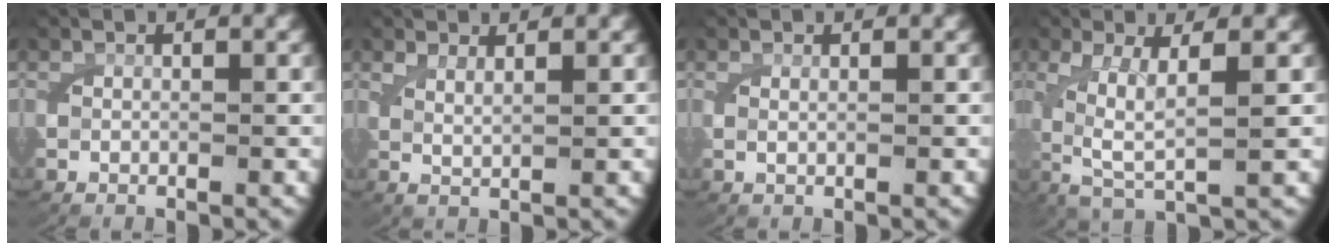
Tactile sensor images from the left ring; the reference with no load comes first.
{"total": 1.7, "force": [1.2, -0.1, 1.2], "torque": [-0.026, -0.009, 0.030]}
{"total": 0.8, "force": [0.5, 0.0, 0.6], "torque": [-0.016, -0.005, 0.012]}
{"total": 5.1, "force": [0.7, 2.3, 4.5], "torque": [-0.098, -0.017, 0.026]}